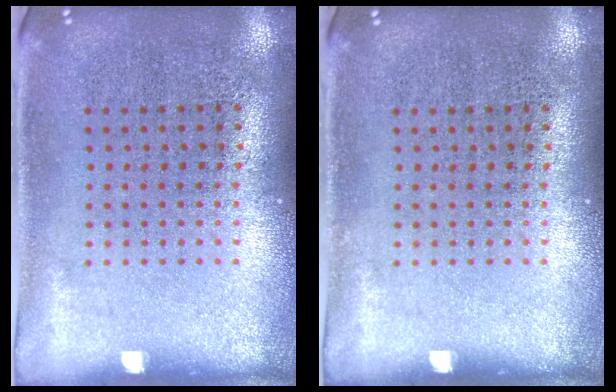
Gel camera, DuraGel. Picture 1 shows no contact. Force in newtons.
{"total": 0.0}